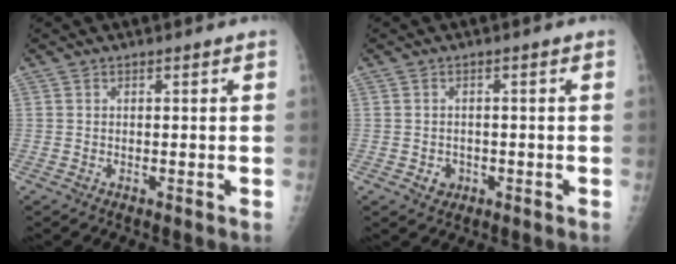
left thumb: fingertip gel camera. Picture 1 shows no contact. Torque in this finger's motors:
{"motor_torque": [-0.37, 0.30, 0.41, 0.15, 0.00]}